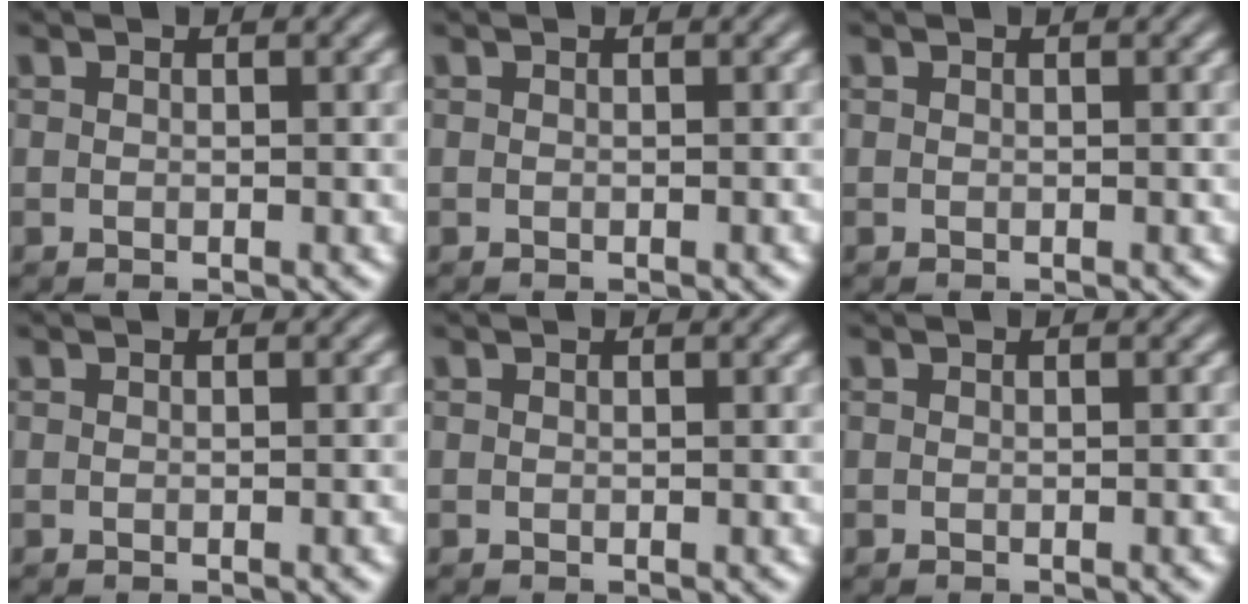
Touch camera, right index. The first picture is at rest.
{"total": 0.0}
{"total": 0.0}
{"total": 0.0}
{"total": 0.0}
{"total": 0.0}